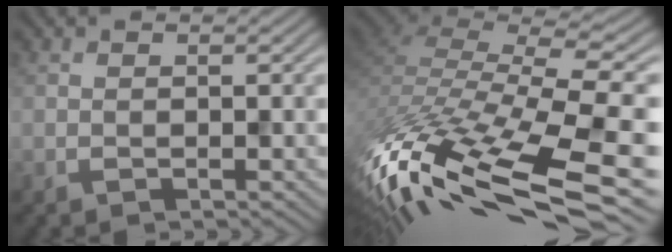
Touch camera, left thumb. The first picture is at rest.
{"total": 15.2, "force": [-9.5, 5.3, 10.6], "torque": [-0.258, -0.010, -0.140]}